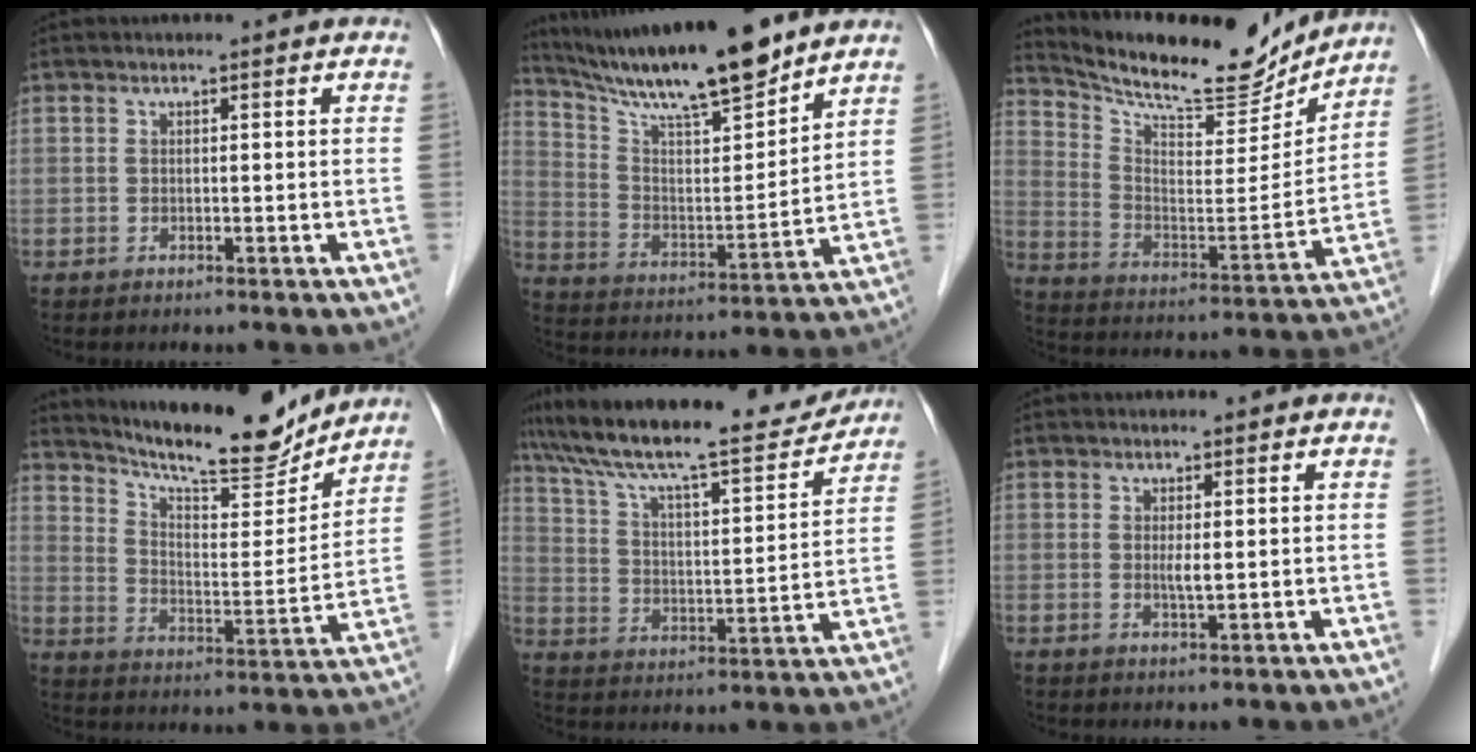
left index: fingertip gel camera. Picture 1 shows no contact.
{"total": 17.1, "force": [14.8, 1.0, 8.7], "torque": [-0.154, -0.004, 0.260]}
{"total": 19.0, "force": [17.5, 4.2, 6.2], "torque": [-0.116, -0.023, 0.272]}
{"total": 16.2, "force": [15.0, 2.2, 5.6], "torque": [-0.098, -0.019, 0.226]}
{"total": 20.7, "force": [18.5, 2.8, 8.8], "torque": [-0.156, 0.002, 0.281]}
{"total": 1.4, "force": [0.3, 0.1, 1.4], "torque": [-0.030, -0.005, 0.007]}